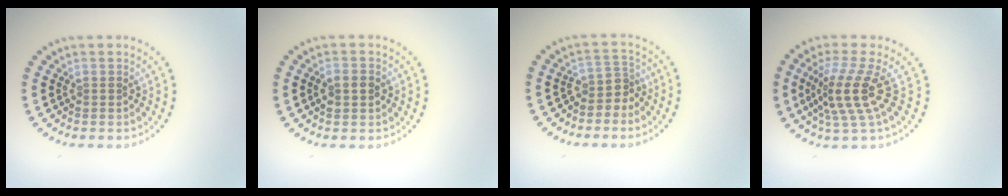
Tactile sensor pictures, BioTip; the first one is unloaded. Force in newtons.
{"total": 1.8, "press": 1.8, "slide": 0.1}
{"total": 2.3, "press": 1.6, "slide": 1.7}
{"total": 4.2, "press": 3.0, "slide": 2.9}